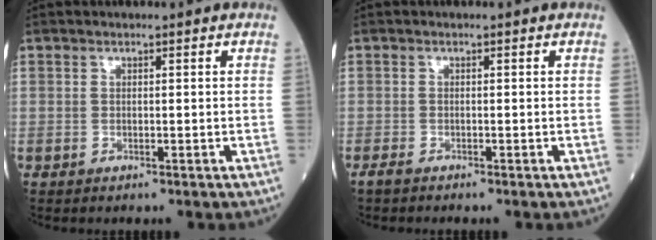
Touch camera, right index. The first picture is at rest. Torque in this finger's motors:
{"motor_torque": [0.25, -0.13, -0.03, 0.00]}